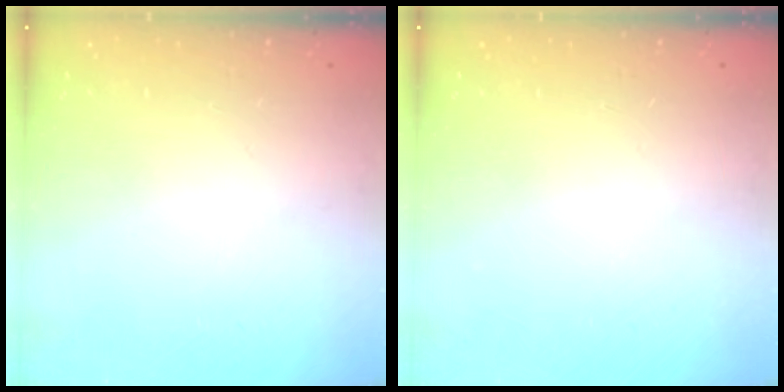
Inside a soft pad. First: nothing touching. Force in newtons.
{"total": 0.0}